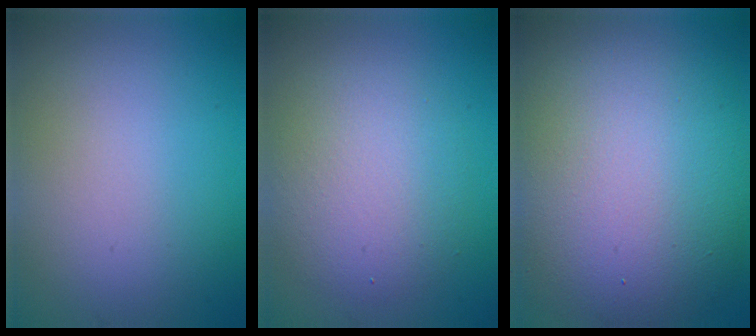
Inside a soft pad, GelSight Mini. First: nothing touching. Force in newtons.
{"total": 4.6, "press": 4.5, "slide": 0.6}
{"total": 14.0, "press": 14.0, "slide": 0.6}